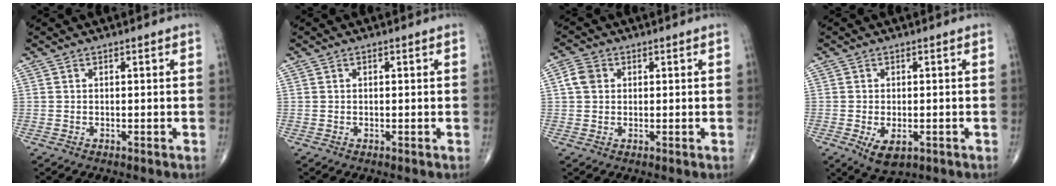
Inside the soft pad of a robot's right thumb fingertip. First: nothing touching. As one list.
[{"total": 0.0}, {"total": 3.5, "force": [0.7, 2.9, 1.9], "torque": [-0.032, 0.008, 0.009]}, {"total": 5.0, "force": [-1.7, 2.7, 3.9], "torque": [-0.064, -0.007, -0.019]}]